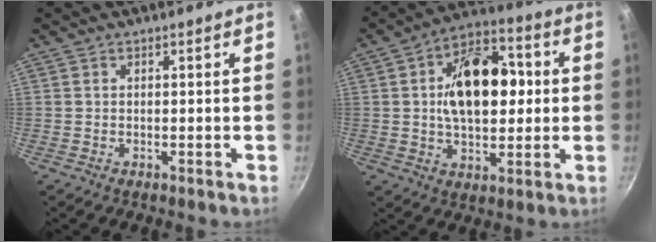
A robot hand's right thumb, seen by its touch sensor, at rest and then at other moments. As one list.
[{"total": 17.4, "force": [1.9, 10.5, 13.8], "torque": [-0.180, 0.018, 0.018]}]